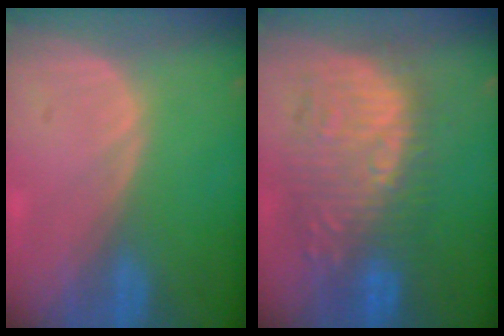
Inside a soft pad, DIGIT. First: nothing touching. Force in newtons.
{"total": 10.7, "press": 10.4, "slide": 2.4}